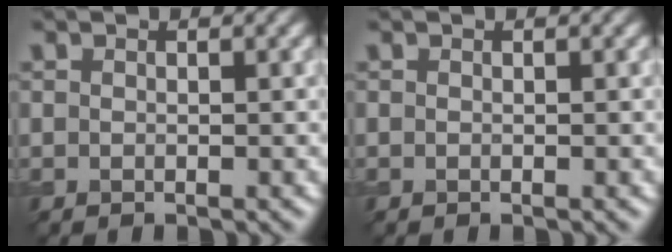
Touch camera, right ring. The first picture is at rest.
{"total": 0.0}